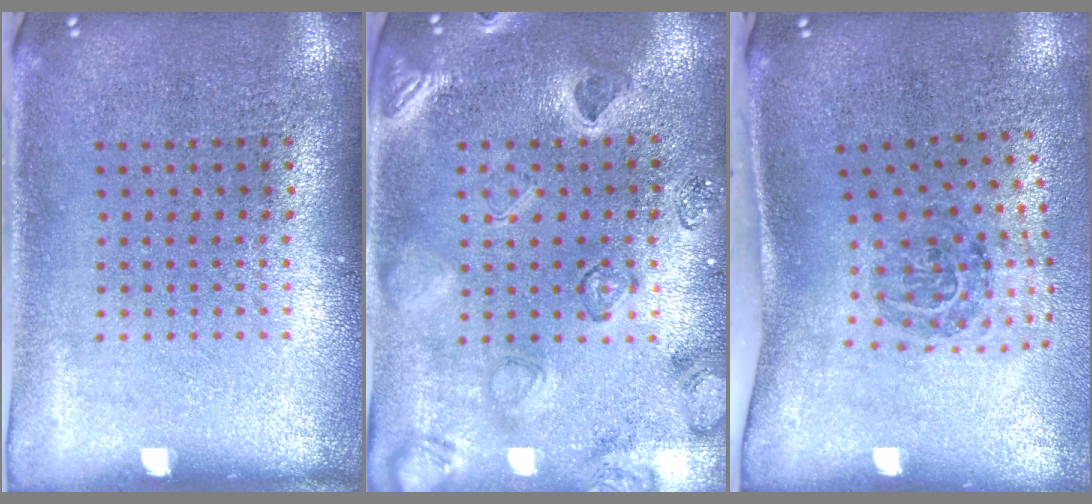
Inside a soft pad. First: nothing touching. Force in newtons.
{"total": 2.3, "press": 2.2, "slide": 0.8}
{"total": 1.8, "press": 1.1, "slide": 1.4}